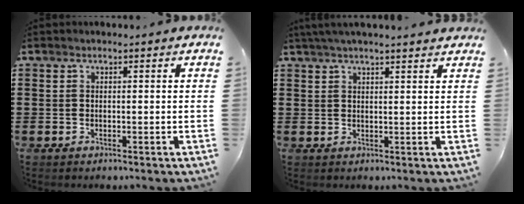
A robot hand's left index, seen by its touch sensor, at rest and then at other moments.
{"total": 2.6, "force": [2.3, -0.1, 1.2], "torque": [-0.029, 0.001, 0.042]}